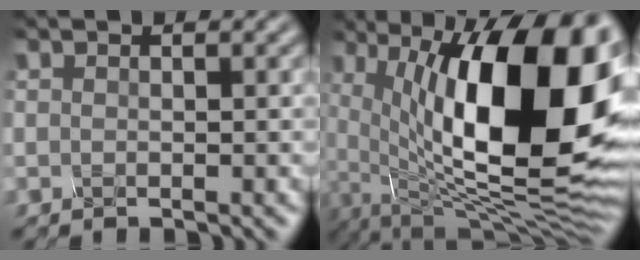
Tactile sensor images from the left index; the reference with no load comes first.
{"total": 18.4, "force": [2.7, 7.9, 16.4], "torque": [-0.240, 0.005, 0.050]}